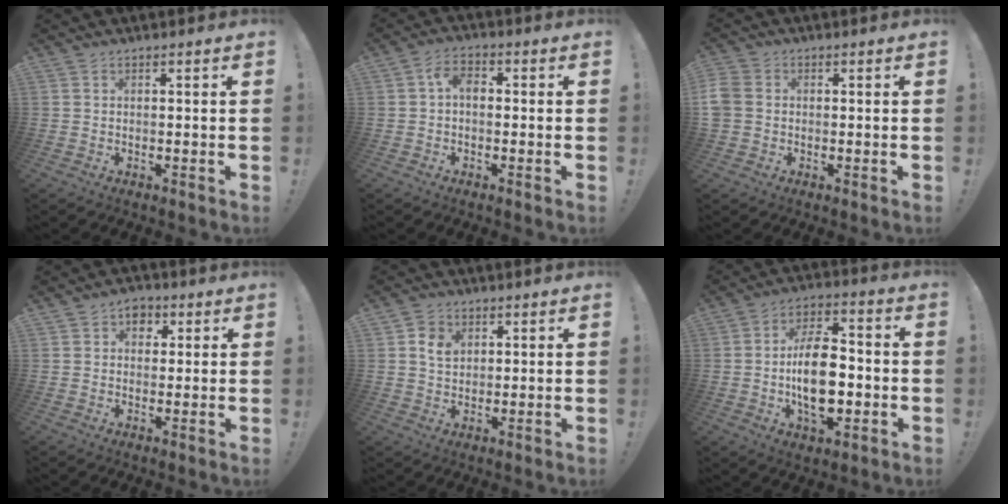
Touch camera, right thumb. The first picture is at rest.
{"total": 4.6, "force": [0.1, 2.7, 3.7], "torque": [-0.077, 0.010, 0.000]}
{"total": 5.9, "force": [-0.2, 4.8, 3.3], "torque": [-0.078, 0.012, 0.000]}
{"total": 5.0, "force": [1.7, 4.3, 1.8], "torque": [-0.017, -0.004, 0.030]}
{"total": 5.2, "force": [1.9, 4.2, 2.4], "torque": [-0.027, -0.007, 0.032]}
{"total": 16.3, "force": [-2.7, 9.6, 12.9], "torque": [-0.231, 0.011, -0.047]}